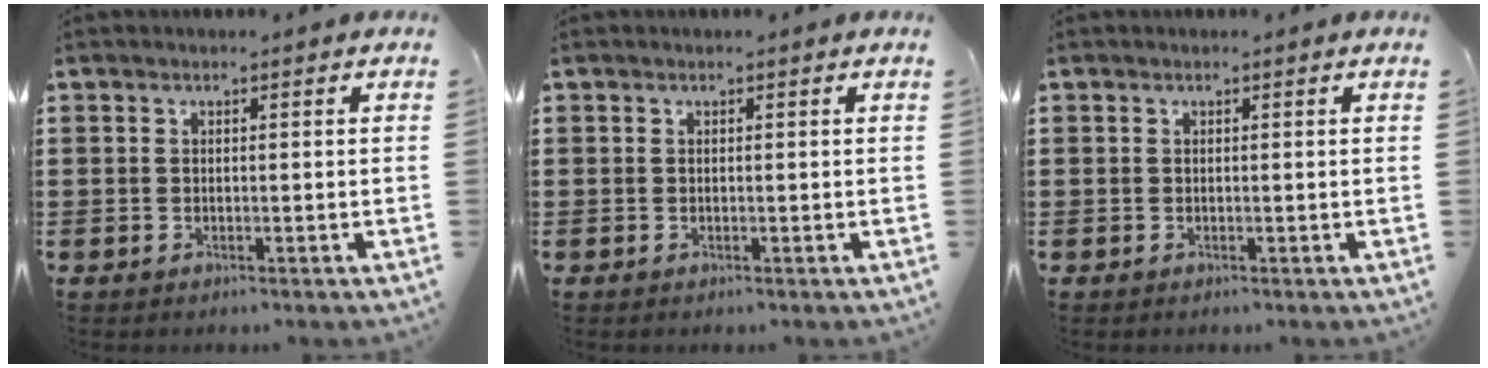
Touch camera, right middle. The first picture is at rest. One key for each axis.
{"total": 0.0}
{"total": 0.0}